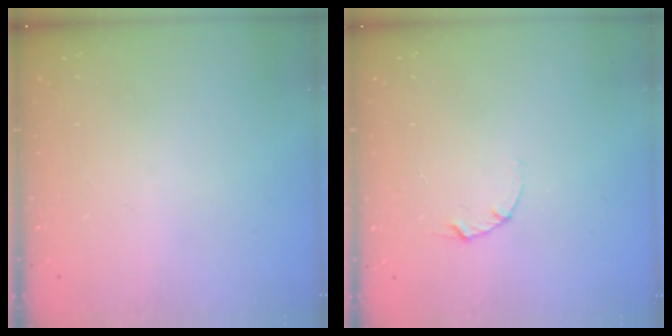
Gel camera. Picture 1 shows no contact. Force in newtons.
{"total": 2.1, "press": 2.1, "slide": 0.1}